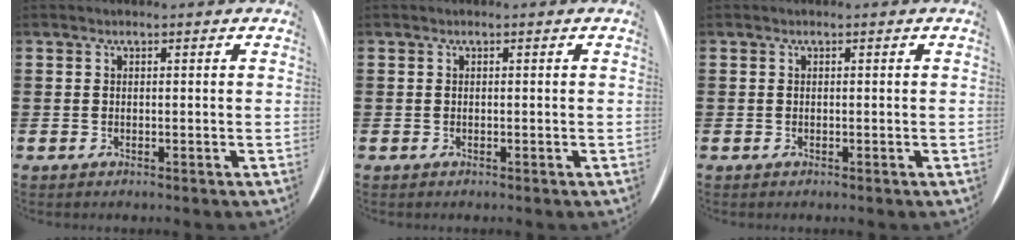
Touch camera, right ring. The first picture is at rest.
{"total": 0.0}
{"total": 0.0}